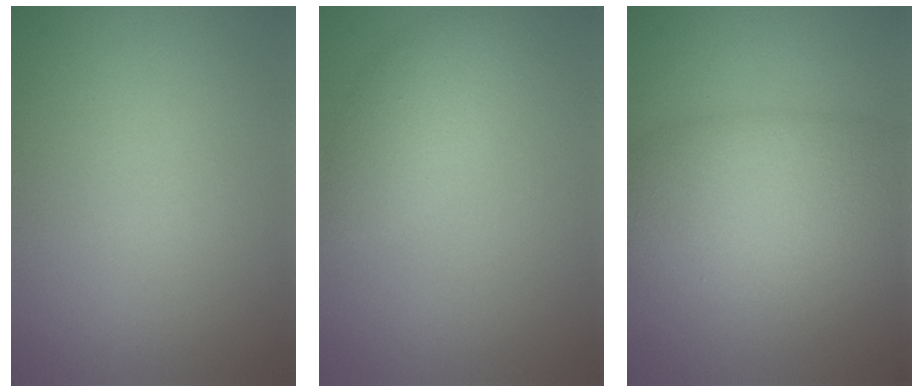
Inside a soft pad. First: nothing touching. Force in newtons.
{"total": 3.3, "press": 3.3, "slide": 0.1}
{"total": 8.9, "press": 8.9, "slide": 0.4}